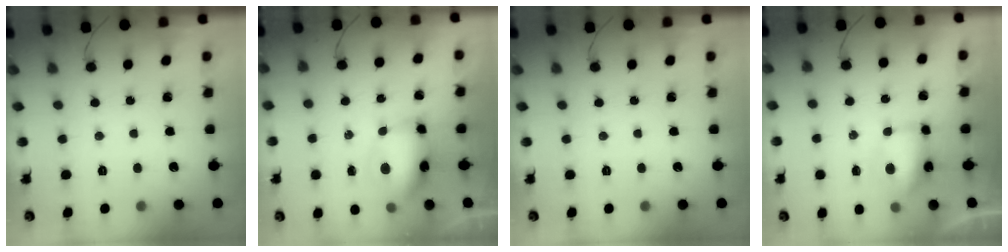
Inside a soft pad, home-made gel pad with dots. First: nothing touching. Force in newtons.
{"total": 9.1, "press": 9.0, "slide": 1.8}
{"total": 0.0}
{"total": 7.5, "press": 7.5, "slide": 0.6}